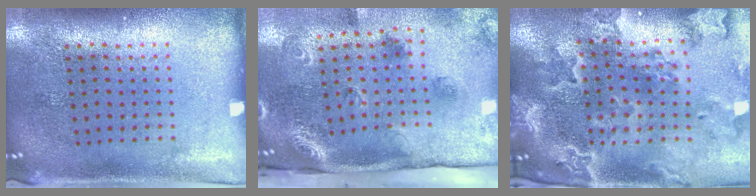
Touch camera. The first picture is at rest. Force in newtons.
{"total": 2.3, "press": 1.8, "slide": 1.5}
{"total": 3.2, "press": 3.0, "slide": 1.3}